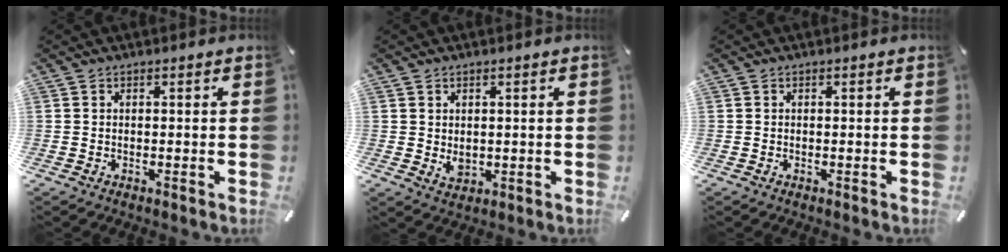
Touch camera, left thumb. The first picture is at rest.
{"total": 2.8, "force": [0.6, 2.4, 1.4], "torque": [-0.016, 0.000, 0.012]}
{"total": 0.0}